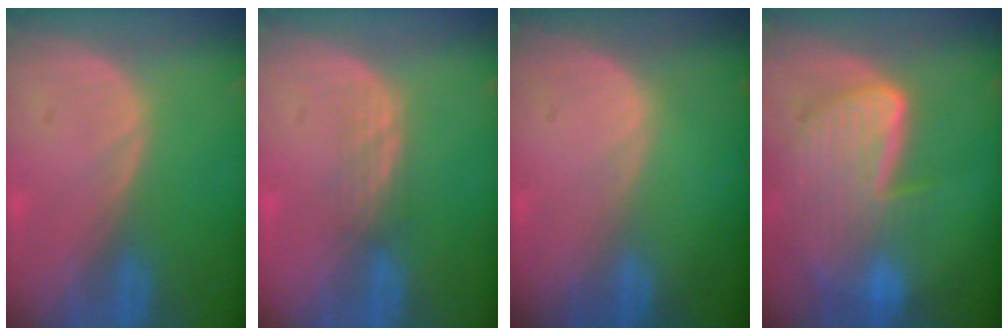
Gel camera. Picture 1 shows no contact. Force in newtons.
{"total": 2.2, "press": 2.2, "slide": 0.4}
{"total": 0.0}
{"total": 9.1, "press": 8.0, "slide": 4.5}